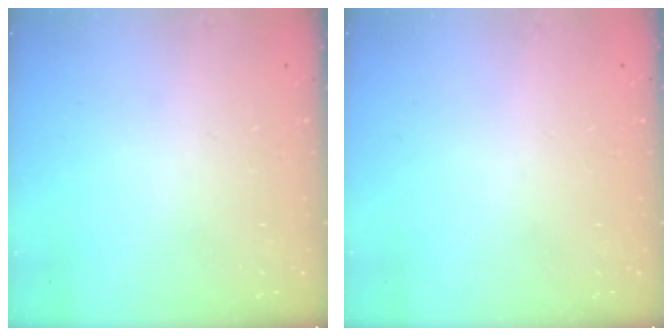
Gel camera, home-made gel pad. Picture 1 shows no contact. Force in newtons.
{"total": 1.6, "press": 1.6, "slide": 0.1}